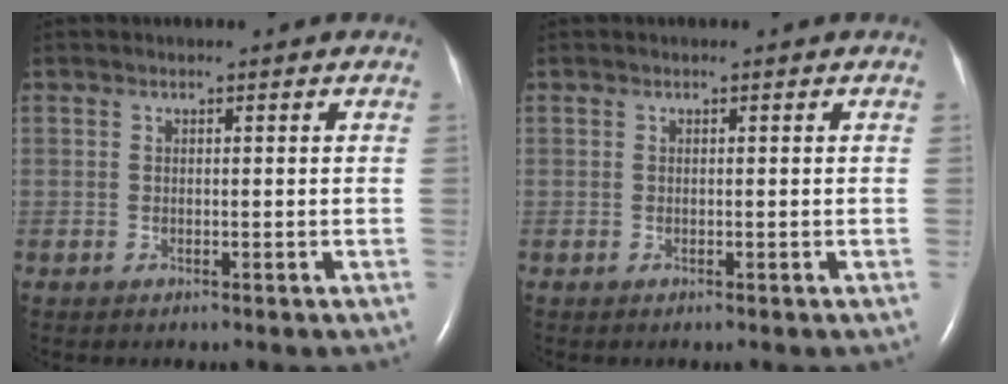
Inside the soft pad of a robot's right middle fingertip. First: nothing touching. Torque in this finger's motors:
{"motor_torque": [0.00, -0.42, 0.06, 0.01]}